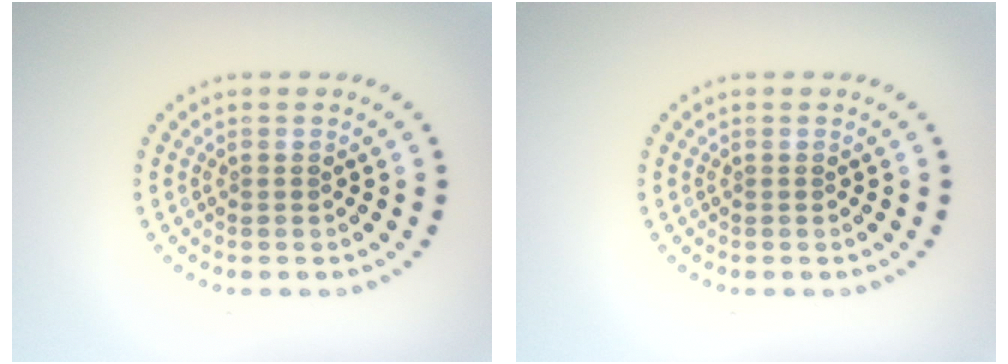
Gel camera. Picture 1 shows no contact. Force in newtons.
{"total": 0.0}